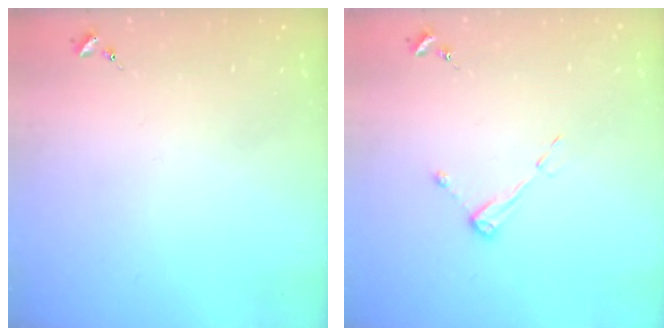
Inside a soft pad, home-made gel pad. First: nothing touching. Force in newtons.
{"total": 4.2, "press": 4.2, "slide": 0.6}